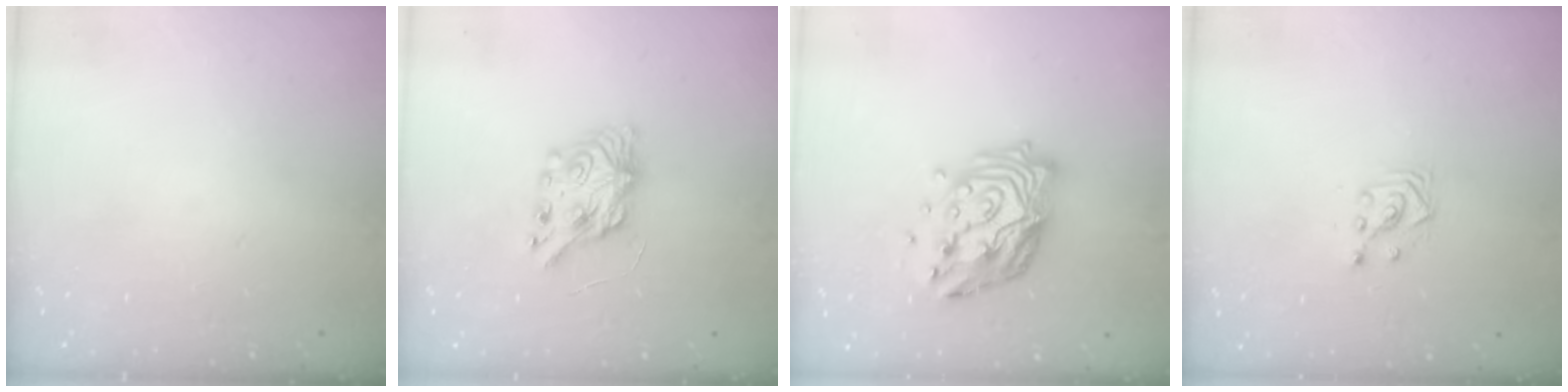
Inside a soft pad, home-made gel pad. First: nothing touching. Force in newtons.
{"total": 8.3, "press": 8.2, "slide": 0.4}
{"total": 16.5, "press": 16.4, "slide": 1.7}
{"total": 3.0, "press": 3.0, "slide": 0.1}